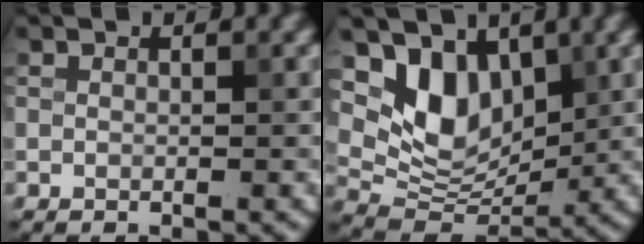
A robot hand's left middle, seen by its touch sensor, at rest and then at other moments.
{"total": 6.4, "force": [2.6, 4.3, 3.9], "torque": [-0.075, -0.016, 0.044]}